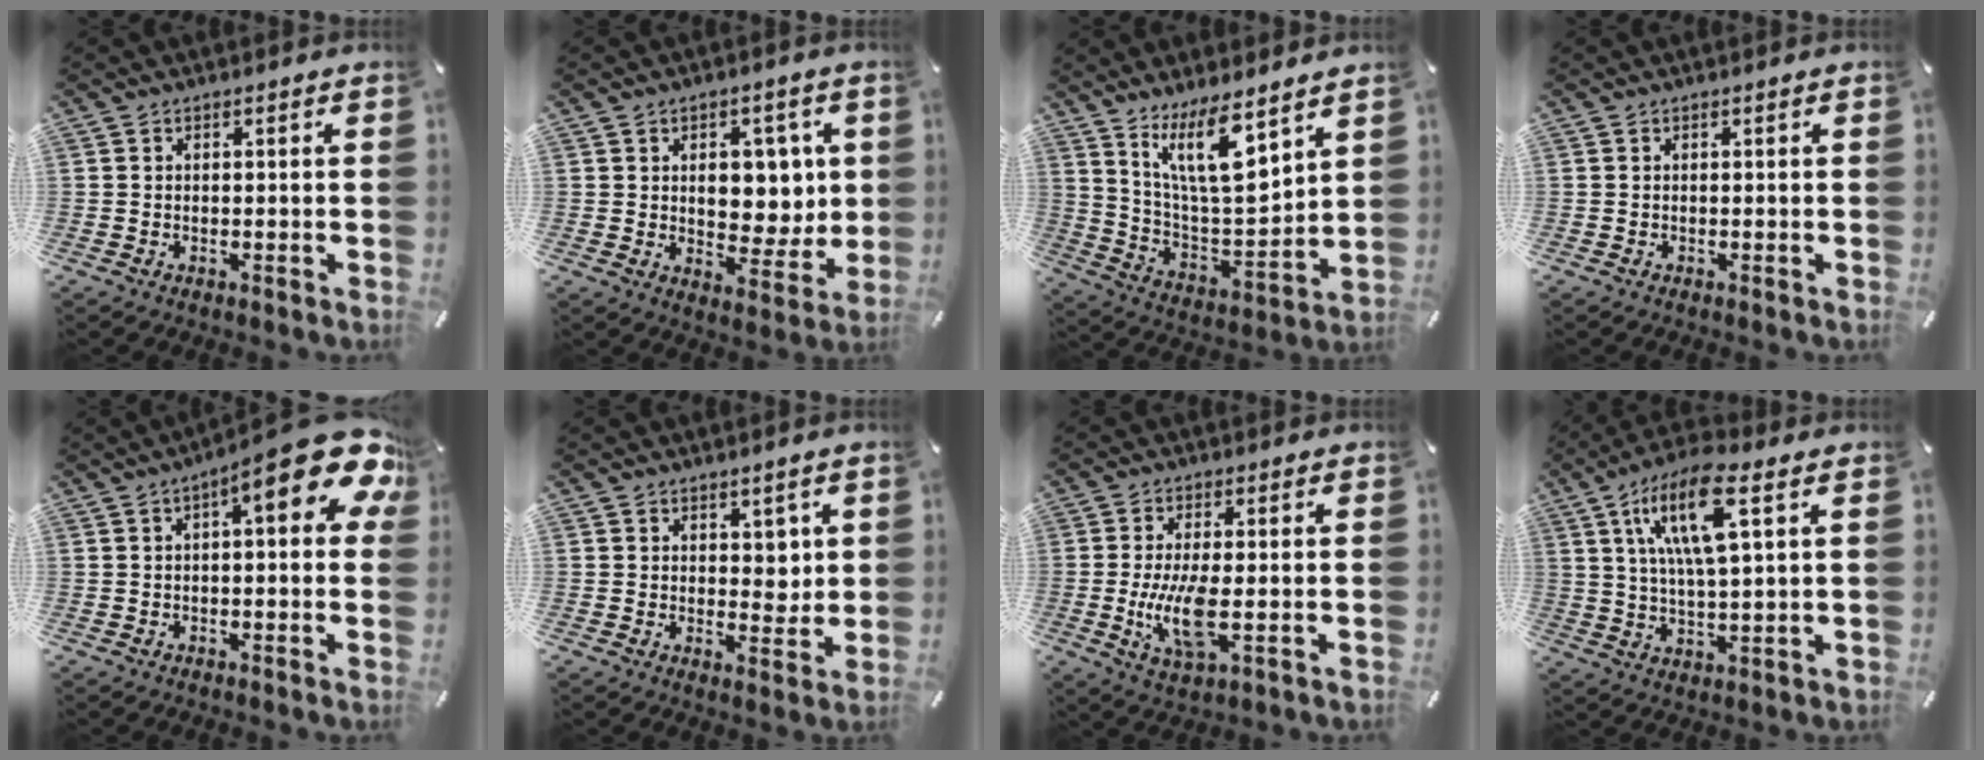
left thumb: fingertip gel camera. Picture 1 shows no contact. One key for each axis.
{"total": 8.4, "fx": 2.0, "fy": 6.4, "fz": 5.1, "tx": -0.056, "ty": -0.011, "tz": 0.030}
{"total": 15.4, "fx": 10.4, "fy": 4.5, "fz": 10.5, "tx": -0.203, "ty": -0.061, "tz": 0.178}
{"total": 0.0}
{"total": 14.9, "fx": 6.4, "fy": 4.3, "fz": 12.7, "tx": -0.171, "ty": -0.047, "tz": 0.099}
{"total": 4.6, "fx": 2.1, "fy": 3.4, "fz": 2.4, "tx": -0.013, "ty": -0.013, "tz": 0.030}
{"total": 9.8, "fx": -1.1, "fy": 3.4, "fz": 9.1, "tx": -0.199, "ty": -0.022, "tz": -0.019}
{"total": 14.6, "fx": 6.2, "fy": 4.2, "fz": 12.6, "tx": -0.253, "ty": 0.001, "tz": 0.102}